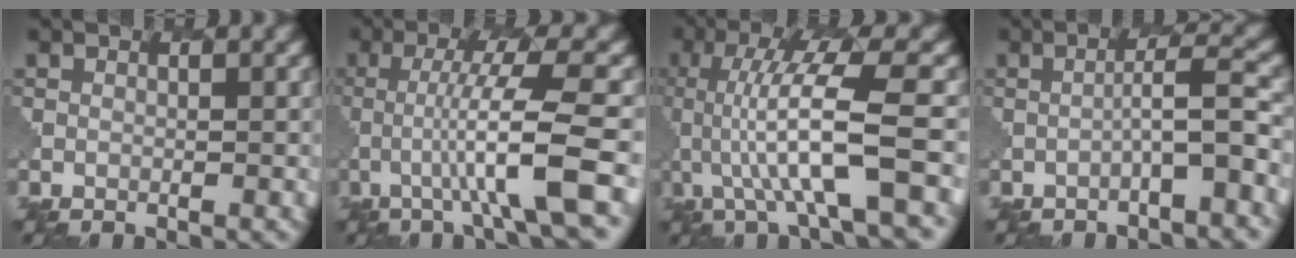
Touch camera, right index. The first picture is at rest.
{"total": 7.1, "force": [-1.6, 0.8, 6.9], "torque": [-0.118, 0.007, -0.032]}
{"total": 7.6, "force": [-0.9, 1.2, 7.4], "torque": [-0.141, 0.006, -0.012]}
{"total": 3.1, "force": [-1.2, 0.2, 2.8], "torque": [-0.045, 0.018, -0.029]}